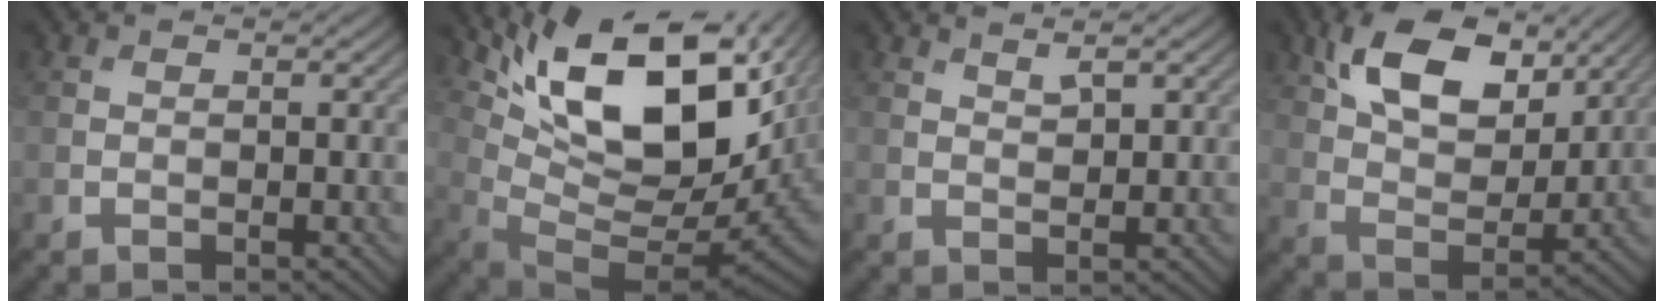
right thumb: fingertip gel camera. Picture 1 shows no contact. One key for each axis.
{"total": 17.7, "fx": 7.2, "fy": 7.8, "fz": 14.2, "tx": -0.263, "ty": 0.009, "tz": 0.142}
{"total": 1.8, "fx": 1.4, "fy": 0.4, "fz": 1.0, "tx": -0.026, "ty": -0.001, "tz": 0.031}
{"total": 12.7, "fx": 6.5, "fy": 6.8, "fz": 8.5, "tx": -0.169, "ty": 0.011, "tz": 0.118}